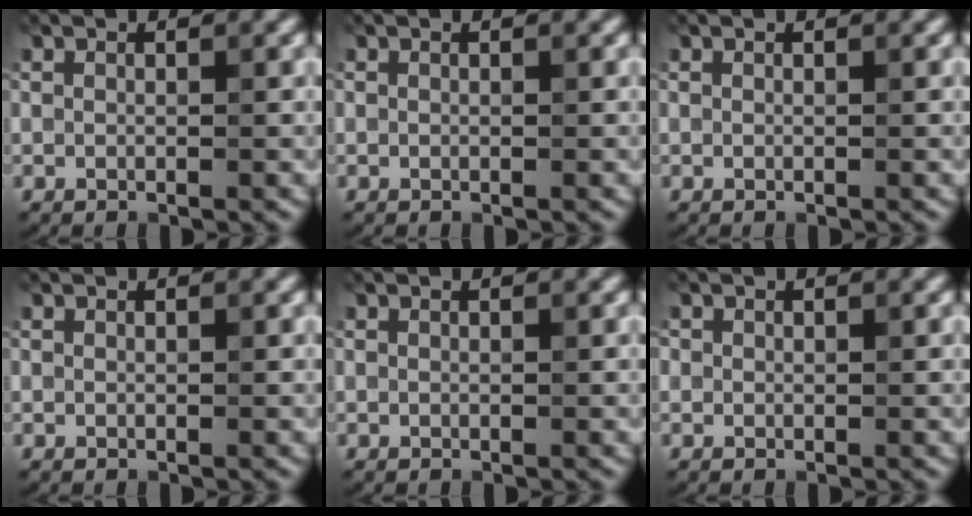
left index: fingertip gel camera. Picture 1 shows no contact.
{"total": 0.8, "force": [-0.3, -0.3, -0.7], "torque": [0.010, 0.002, 0.002]}
{"total": 0.8, "force": [-0.3, -0.3, -0.7], "torque": [0.010, 0.003, 0.002]}
{"total": 0.0}
{"total": 0.0}
{"total": 0.7, "force": [-0.2, 0.1, -0.7], "torque": [0.016, 0.001, 0.002]}